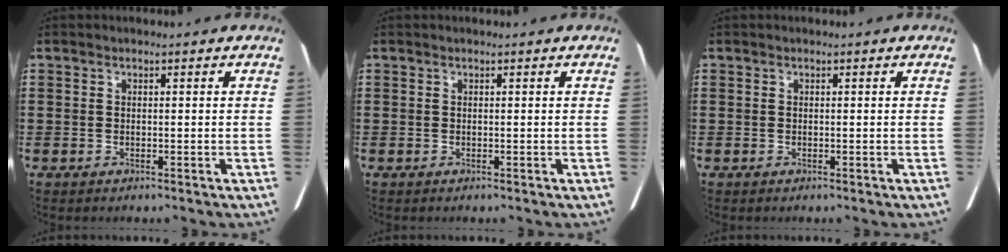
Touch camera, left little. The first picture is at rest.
{"total": 0.0}
{"total": 0.0}